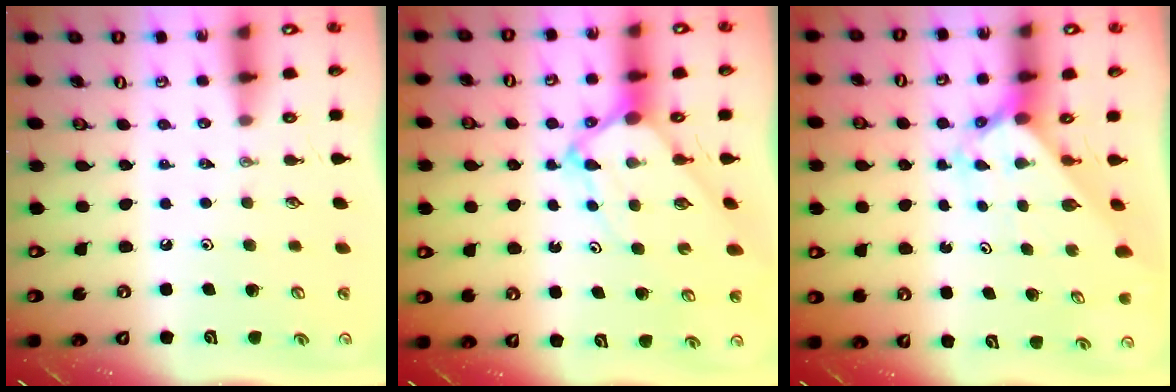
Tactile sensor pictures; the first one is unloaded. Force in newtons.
{"total": 5.6, "press": 5.6, "slide": 0.6}
{"total": 2.4, "press": 2.4, "slide": 0.2}